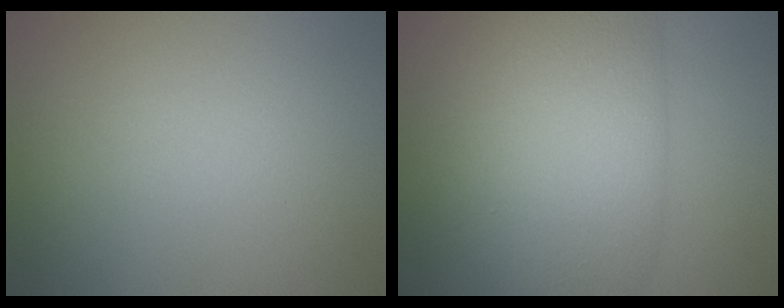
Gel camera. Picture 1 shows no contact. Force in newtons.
{"total": 10.9, "press": 10.9, "slide": 0.5}